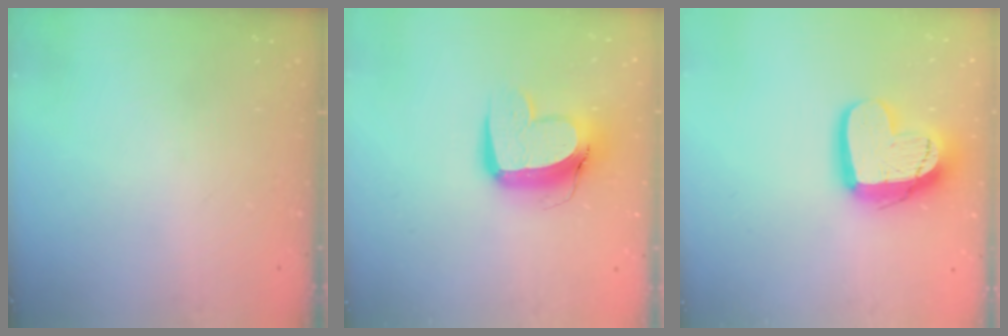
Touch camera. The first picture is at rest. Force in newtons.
{"total": 13.1, "press": 13.0, "slide": 1.6}
{"total": 19.0, "press": 18.9, "slide": 1.6}